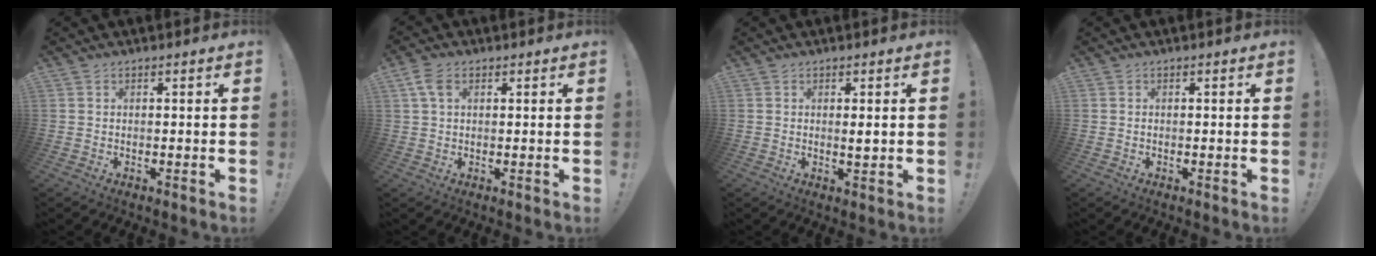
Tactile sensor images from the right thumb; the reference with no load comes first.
{"total": 4.7, "force": [1.7, 2.7, 3.4], "torque": [-0.073, 0.000, 0.032]}
{"total": 1.9, "force": [0.4, 0.2, 1.8], "torque": [-0.020, -0.010, 0.003]}
{"total": 0.0}